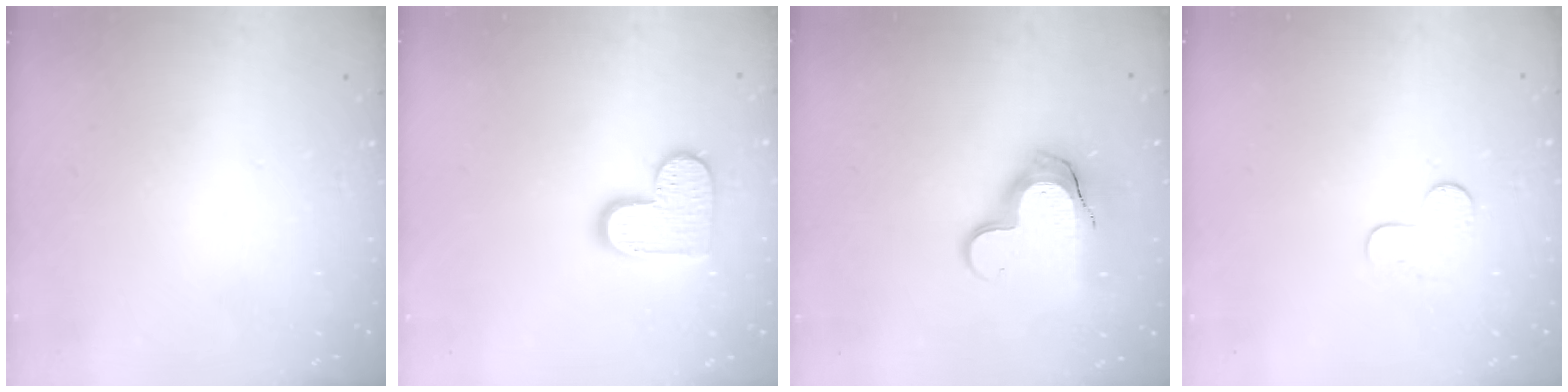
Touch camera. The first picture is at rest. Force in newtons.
{"total": 11.7, "press": 11.6, "slide": 0.6}
{"total": 14.0, "press": 13.9, "slide": 0.7}
{"total": 5.0, "press": 5.0, "slide": 0.5}